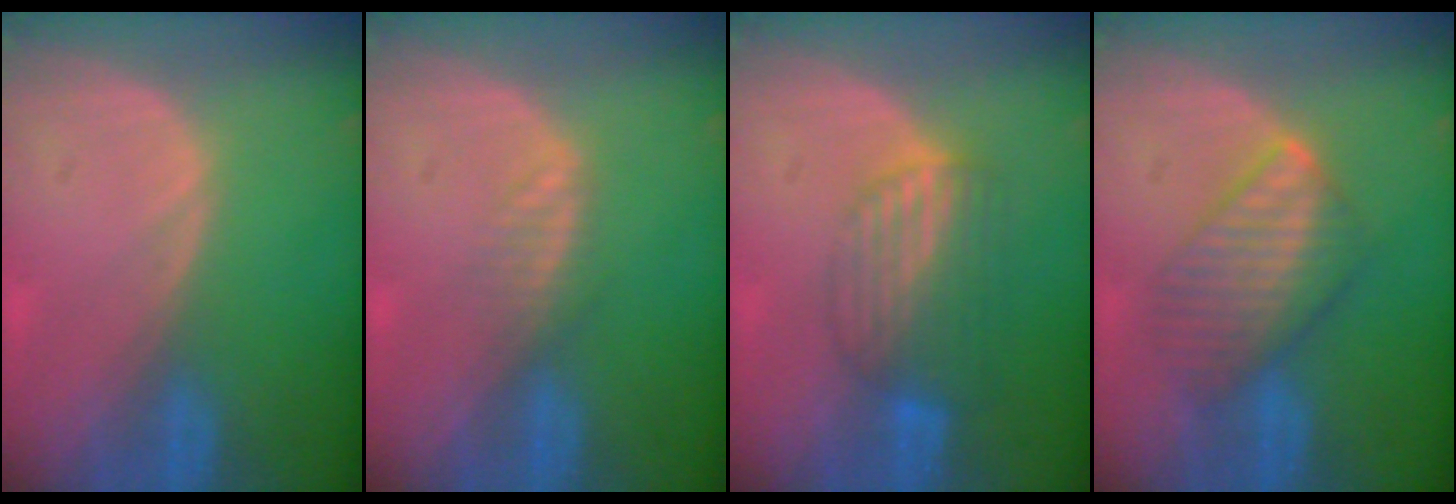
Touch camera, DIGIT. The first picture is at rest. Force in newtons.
{"total": 2.0, "press": 2.0, "slide": 0.2}
{"total": 6.8, "press": 6.0, "slide": 3.2}
{"total": 6.8, "press": 6.8, "slide": 0.2}